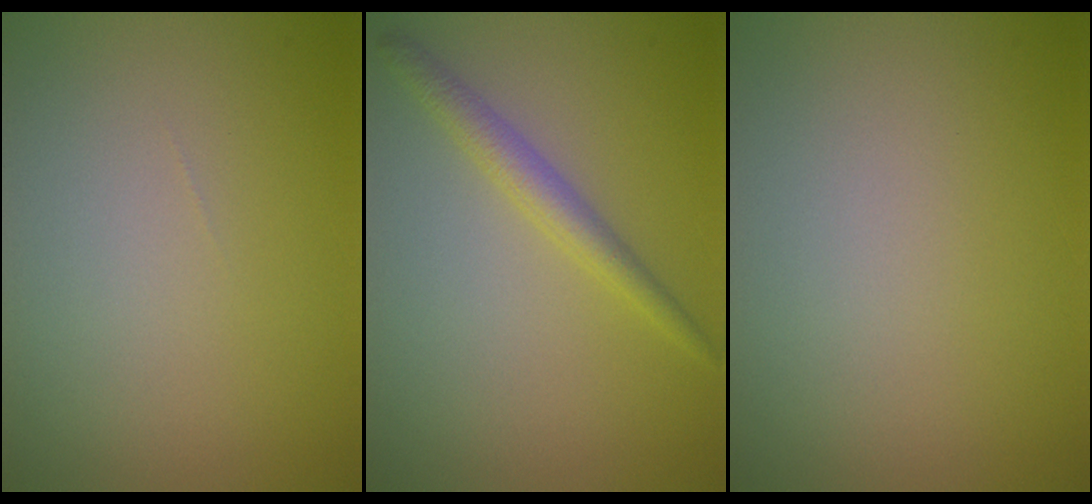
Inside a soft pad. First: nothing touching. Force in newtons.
{"total": 2.2, "press": 2.2, "slide": 0.1}
{"total": 0.0}